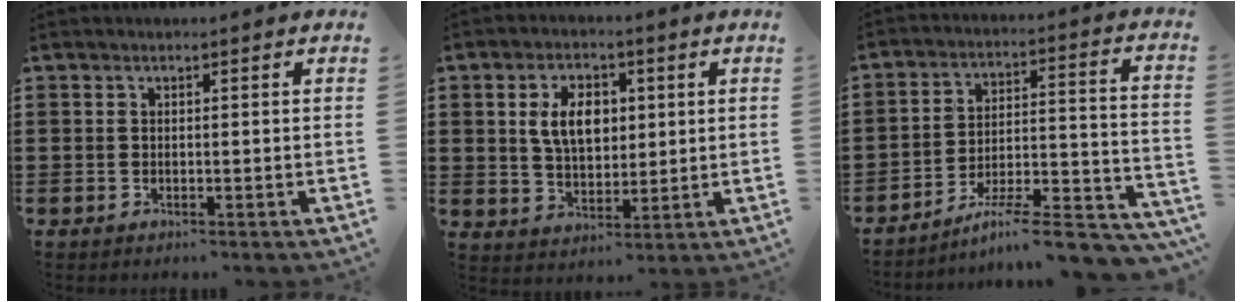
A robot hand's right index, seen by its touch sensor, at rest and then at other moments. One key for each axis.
{"total": 7.3, "fx": 1.7, "fy": 4.6, "fz": 5.4, "tx": -0.118, "ty": 0.010, "tz": 0.023}
{"total": 9.1, "fx": -7.6, "fy": 0.7, "fz": 5.0, "tx": -0.066, "ty": 0.007, "tz": -0.145}